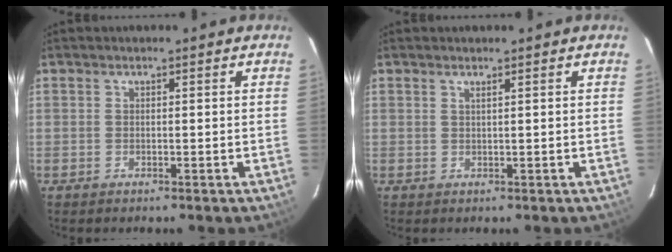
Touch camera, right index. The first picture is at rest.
{"total": 0.6, "force": [0.4, -0.2, 0.4], "torque": [-0.010, -0.003, 0.006]}